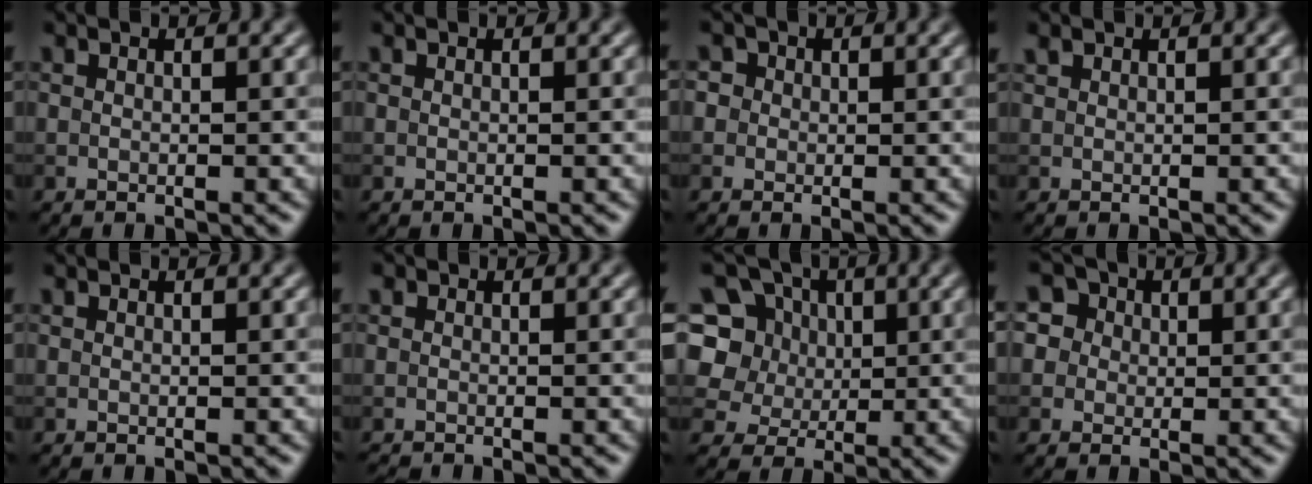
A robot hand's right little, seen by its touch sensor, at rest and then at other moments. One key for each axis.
{"total": 0.0}
{"total": 2.4, "fx": 1.0, "fy": 2.0, "fz": 0.9, "tx": 0.002, "ty": 0.013, "tz": -0.003}
{"total": 0.5, "fx": 0.5, "fy": 0.2, "fz": 0.1, "tx": 0.000, "ty": 0.002, "tz": 0.013}
{"total": 0.0}
{"total": 0.8, "fx": -0.8, "fy": 0.2, "fz": 0.0, "tx": 0.002, "ty": -0.003, "tz": -0.016}
{"total": 9.2, "fx": 3.2, "fy": 7.5, "fz": 4.2, "tx": -0.083, "ty": 0.024, "tz": 0.037}
{"total": 5.1, "fx": 2.1, "fy": 4.2, "fz": 1.8, "tx": -0.024, "ty": 0.028, "tz": 0.013}